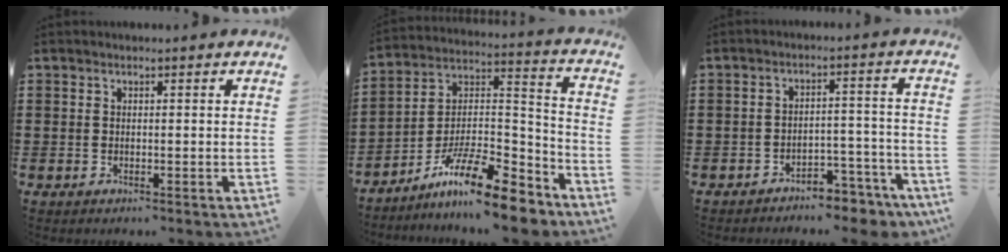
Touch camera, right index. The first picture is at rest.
{"total": 14.2, "force": [-11.0, 2.7, 8.6], "torque": [-0.150, 0.029, -0.202]}
{"total": 4.5, "force": [-4.3, 0.7, 1.1], "torque": [-0.021, 0.006, -0.086]}